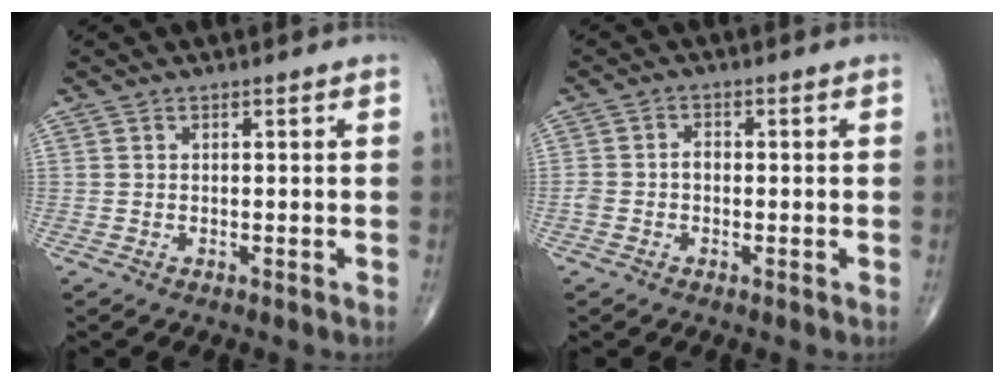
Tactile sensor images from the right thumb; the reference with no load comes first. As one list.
[{"total": 2.4, "force": [-0.5, 1.7, 1.6], "torque": [-0.031, 0.012, -0.012]}]